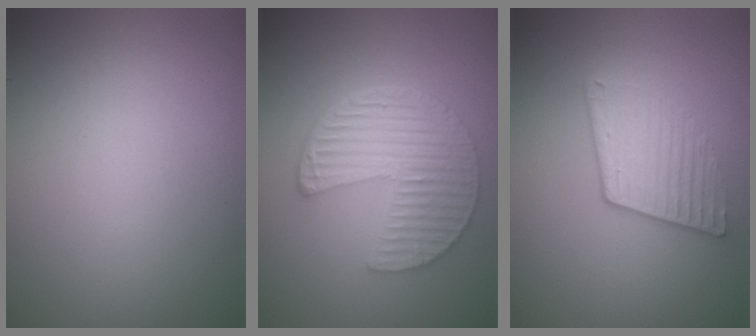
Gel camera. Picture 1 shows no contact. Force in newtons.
{"total": 6.6, "press": 4.8, "slide": 4.4}
{"total": 3.2, "press": 2.9, "slide": 1.5}